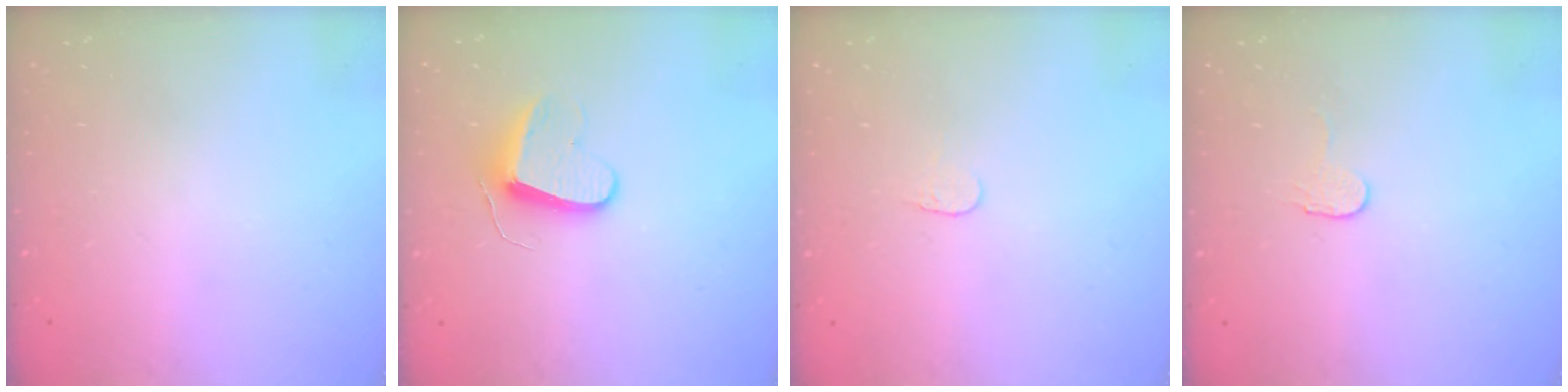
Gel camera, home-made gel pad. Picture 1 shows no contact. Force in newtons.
{"total": 9.4, "press": 9.4, "slide": 0.9}
{"total": 3.8, "press": 3.8, "slide": 0.3}
{"total": 2.9, "press": 2.9, "slide": 0.3}